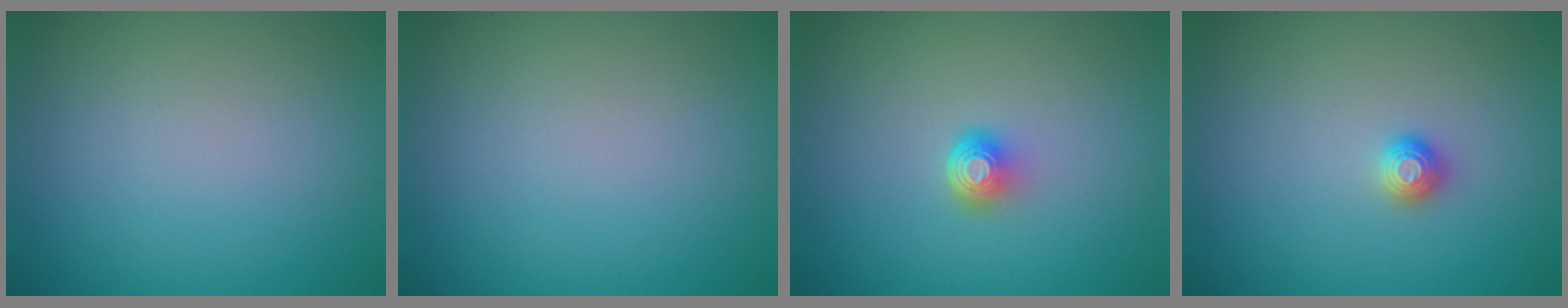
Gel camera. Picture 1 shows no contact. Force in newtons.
{"total": 0.0}
{"total": 2.1, "press": 1.4, "slide": 1.6}
{"total": 1.0, "press": 1.0, "slide": 0.1}